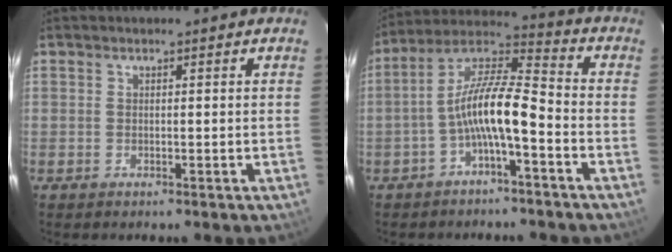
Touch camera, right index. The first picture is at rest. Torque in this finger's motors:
{"motor_torque": [1.46, -0.68, 1.00, 0.21]}